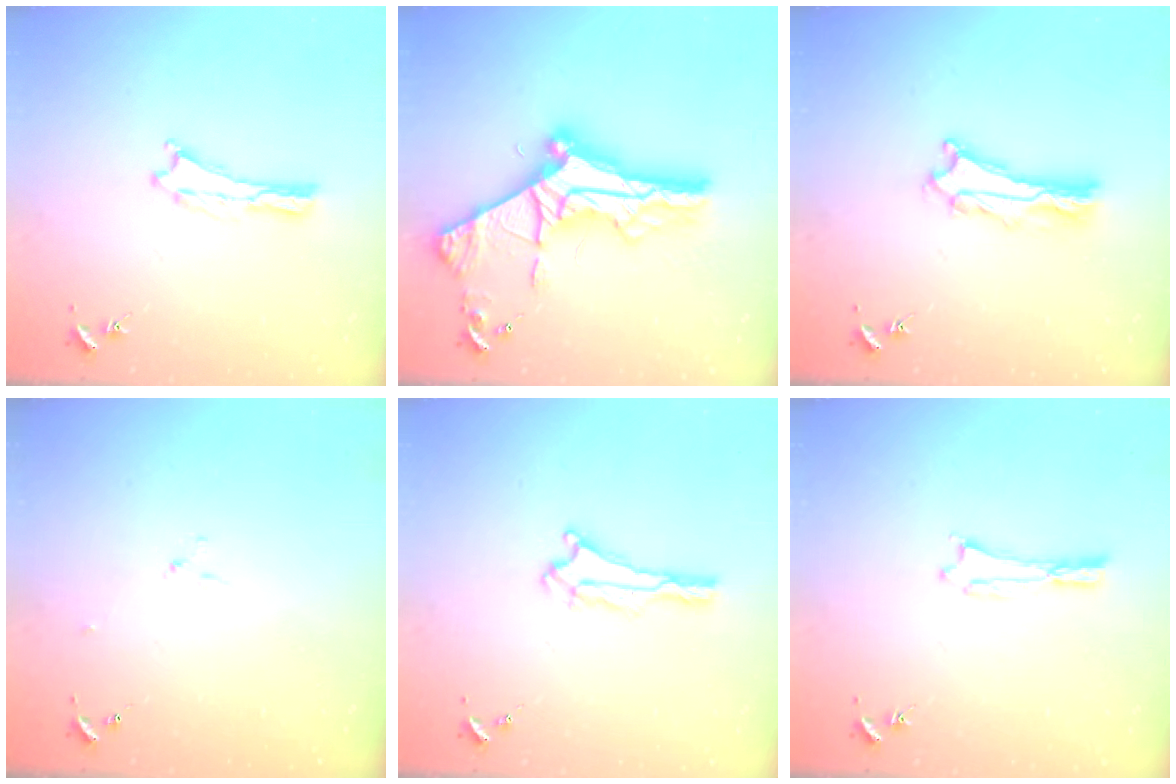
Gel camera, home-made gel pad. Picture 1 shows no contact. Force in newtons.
{"total": 10.8, "press": 10.7, "slide": 1.2}
{"total": 3.3, "press": 3.2, "slide": 0.3}
{"total": 2.9, "press": 2.9, "slide": 0.3}
{"total": 0.6, "press": 0.6, "slide": 0.1}
{"total": 0.0}